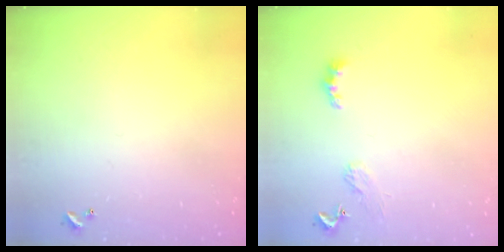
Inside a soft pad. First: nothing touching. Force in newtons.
{"total": 2.4, "press": 2.3, "slide": 0.5}